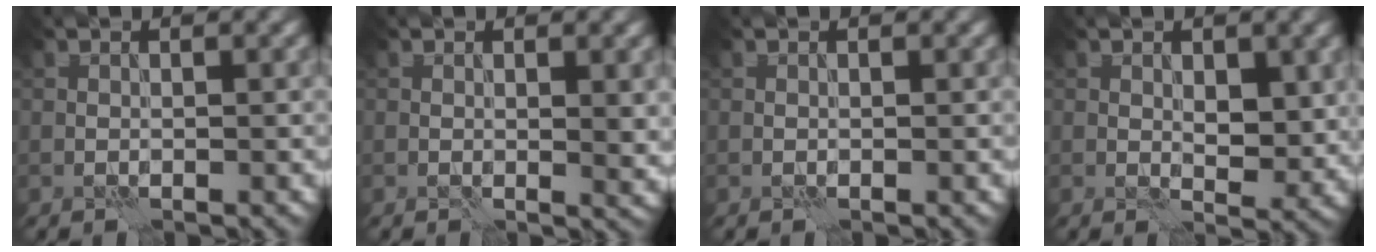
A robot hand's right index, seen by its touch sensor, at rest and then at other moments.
{"total": 1.8, "force": [0.3, 0.4, 1.7], "torque": [-0.018, -0.006, 0.006]}
{"total": 0.0}
{"total": 3.0, "force": [0.7, 1.6, 2.5], "torque": [-0.034, -0.008, 0.014]}